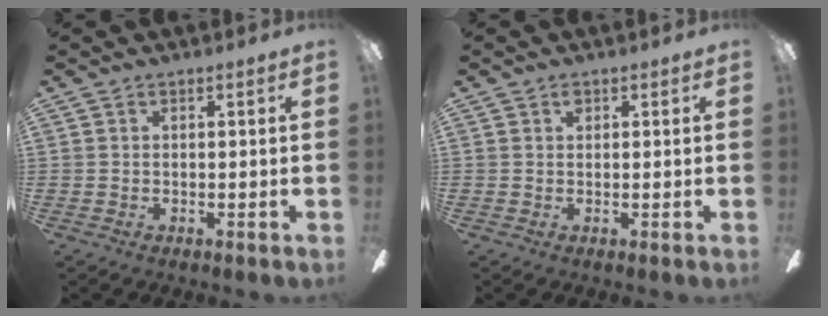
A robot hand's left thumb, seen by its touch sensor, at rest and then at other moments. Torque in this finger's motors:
{"motor_torque": [-0.03, 0.08, 0.23, -0.39, 0.00]}